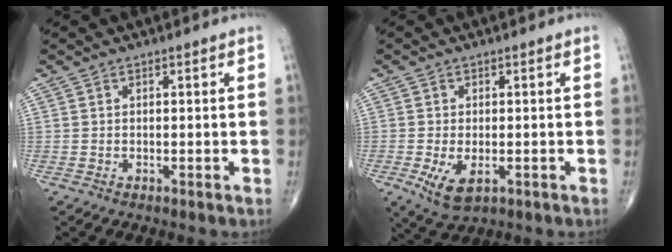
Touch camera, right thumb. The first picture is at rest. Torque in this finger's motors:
{"motor_torque": [-0.14, 0.28, 0.58, -0.01, 0.03]}